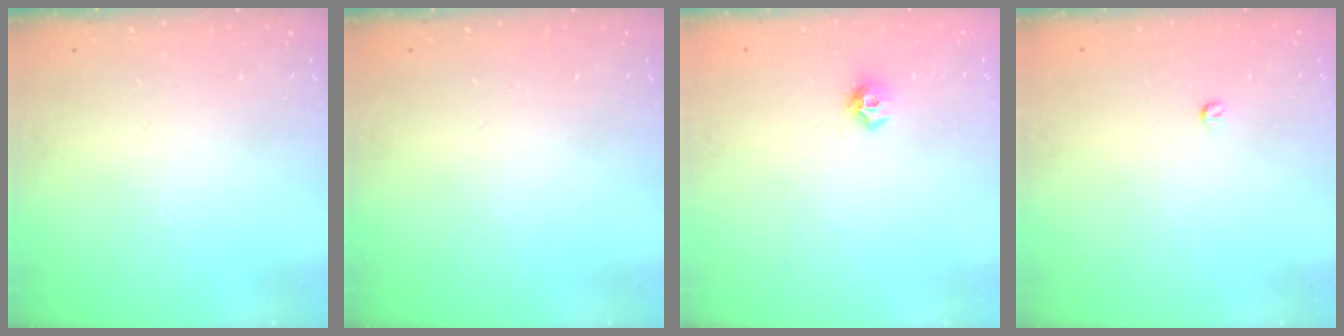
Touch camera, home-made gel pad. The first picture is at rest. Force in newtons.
{"total": 0.0}
{"total": 7.2, "press": 7.2, "slide": 0.4}
{"total": 3.0, "press": 2.9, "slide": 0.4}